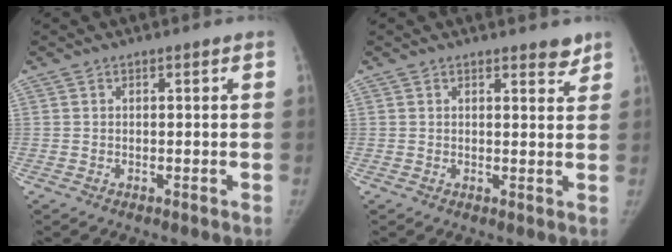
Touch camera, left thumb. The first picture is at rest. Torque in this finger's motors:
{"motor_torque": [0.44, -0.19, 0.18, -0.09, 0.00]}